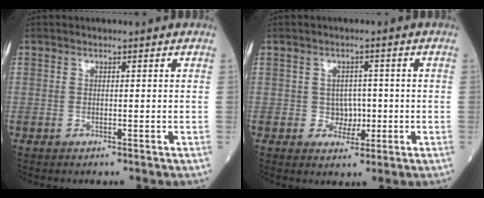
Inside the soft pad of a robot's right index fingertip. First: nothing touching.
{"total": 3.0, "force": [-0.5, 2.7, 1.4], "torque": [-0.010, 0.006, -0.005]}